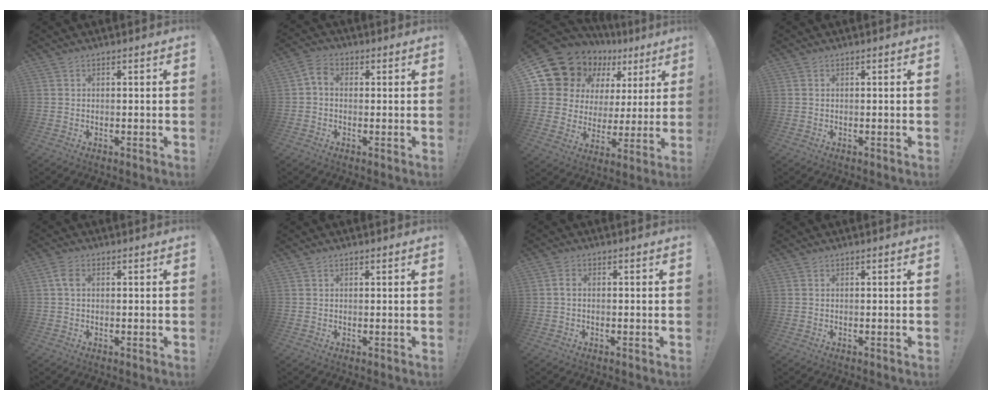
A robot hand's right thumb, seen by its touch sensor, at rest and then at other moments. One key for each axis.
{"total": 4.7, "fx": 0.3, "fy": 3.5, "fz": 3.1, "tx": -0.057, "ty": 0.013, "tz": 0.009}
{"total": 14.2, "fx": 11.0, "fy": 7.9, "fz": 4.4, "tx": -0.083, "ty": -0.084, "tz": 0.216}
{"total": 0.0}
{"total": 3.3, "fx": 0.6, "fy": 1.9, "fz": 2.6, "tx": -0.043, "ty": 0.003, "tz": 0.011}
{"total": 0.0}
{"total": 1.3, "fx": -0.3, "fy": 0.8, "fz": 1.0, "tx": -0.017, "ty": 0.007, "tz": -0.005}
{"total": 0.0}